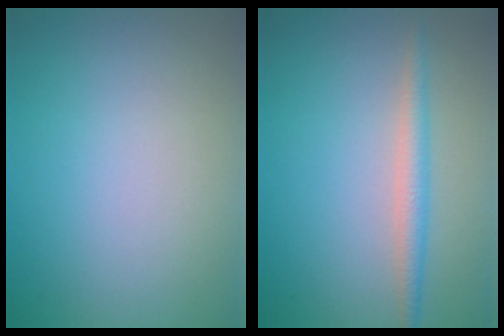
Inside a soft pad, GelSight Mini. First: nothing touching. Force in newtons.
{"total": 2.2, "press": 2.2, "slide": 0.0}